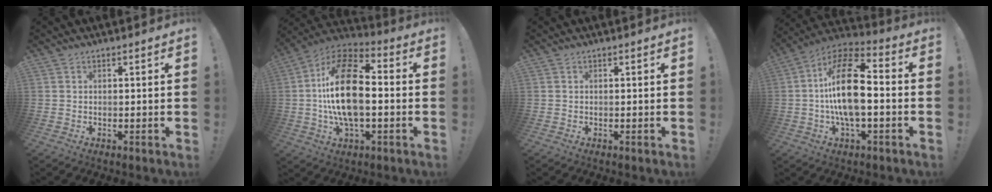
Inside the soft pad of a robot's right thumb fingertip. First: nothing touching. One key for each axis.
{"total": 20.4, "fx": -0.6, "fy": 10.4, "fz": 17.6, "tx": -0.322, "ty": 0.015, "tz": -0.012}
{"total": 0.0}
{"total": 19.6, "fx": -0.9, "fy": 8.7, "fz": 17.6, "tx": -0.317, "ty": 0.013, "tz": -0.021}